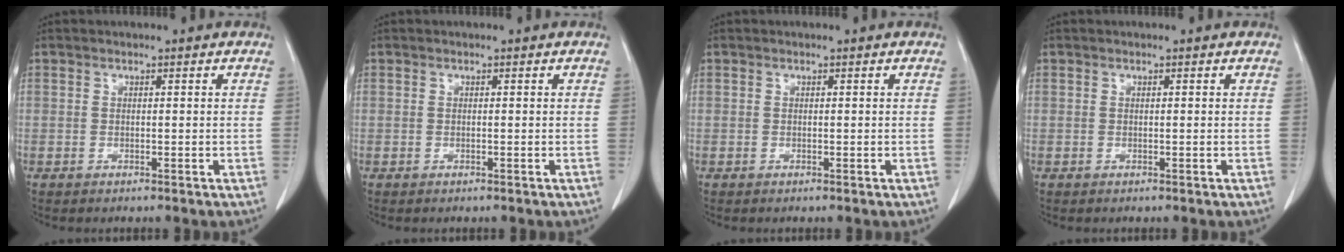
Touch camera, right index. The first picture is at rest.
{"total": 0.0}
{"total": 0.0}
{"total": 0.0}